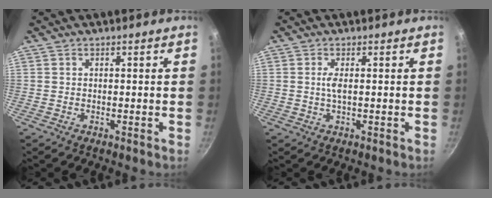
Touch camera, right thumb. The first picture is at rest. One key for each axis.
{"total": 2.1, "fx": 0.1, "fy": 0.5, "fz": 2.0, "tx": -0.050, "ty": 0.000, "tz": 0.004}